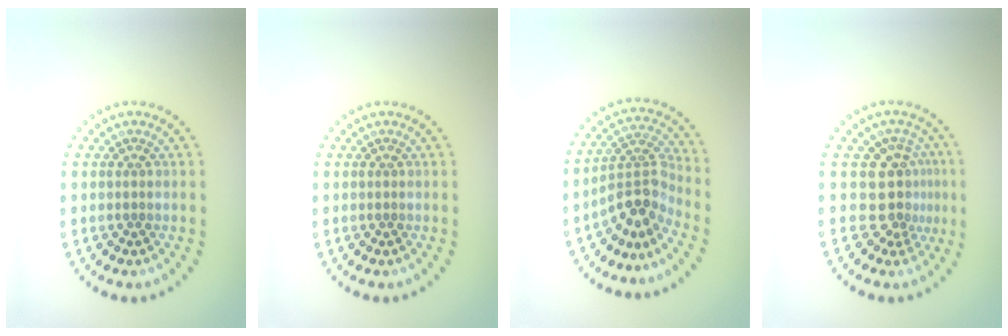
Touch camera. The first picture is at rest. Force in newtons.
{"total": 0.0}
{"total": 3.8, "press": 2.5, "slide": 2.8}
{"total": 3.7, "press": 2.7, "slide": 2.5}